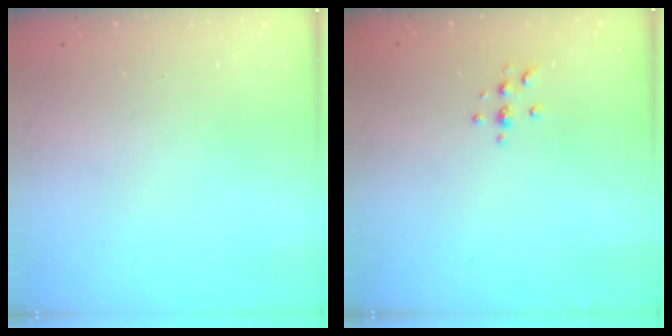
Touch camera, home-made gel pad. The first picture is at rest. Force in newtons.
{"total": 2.9, "press": 2.9, "slide": 0.4}